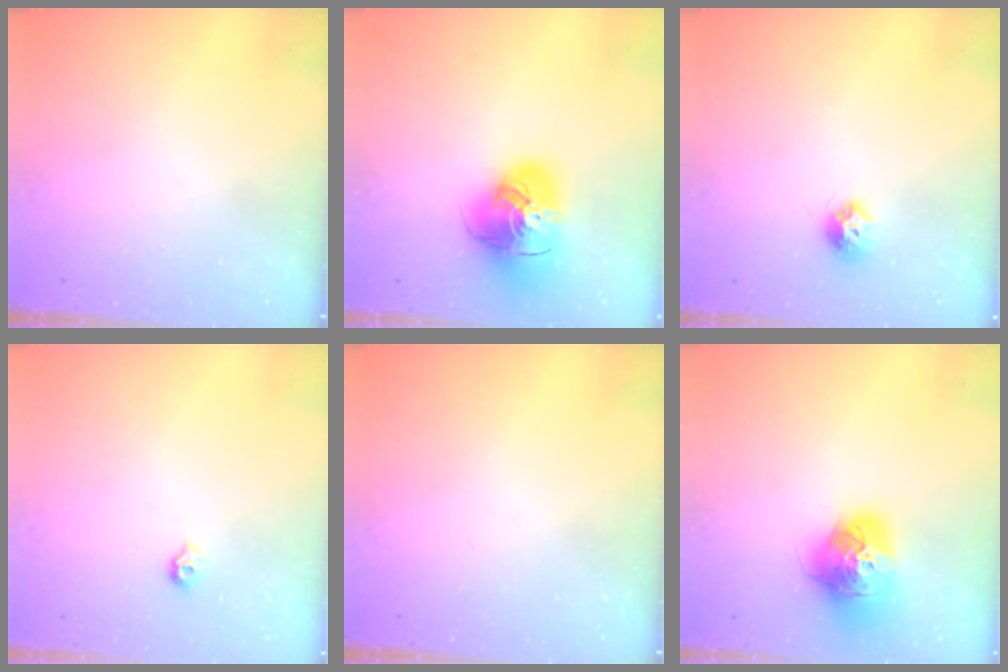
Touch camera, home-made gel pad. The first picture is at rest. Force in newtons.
{"total": 17.3, "press": 17.2, "slide": 2.0}
{"total": 7.0, "press": 6.9, "slide": 0.5}
{"total": 5.3, "press": 5.2, "slide": 0.8}
{"total": 0.0}
{"total": 16.4, "press": 16.4, "slide": 1.7}